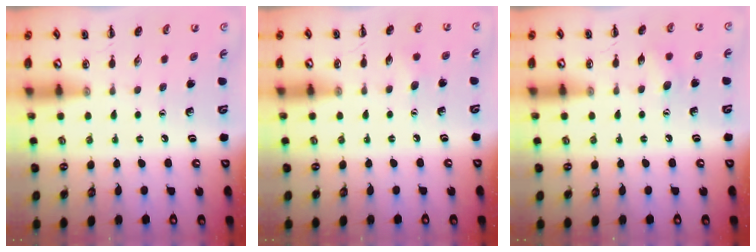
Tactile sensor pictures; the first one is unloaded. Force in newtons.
{"total": 4.1, "press": 4.0, "slide": 0.9}
{"total": 6.4, "press": 6.2, "slide": 1.6}